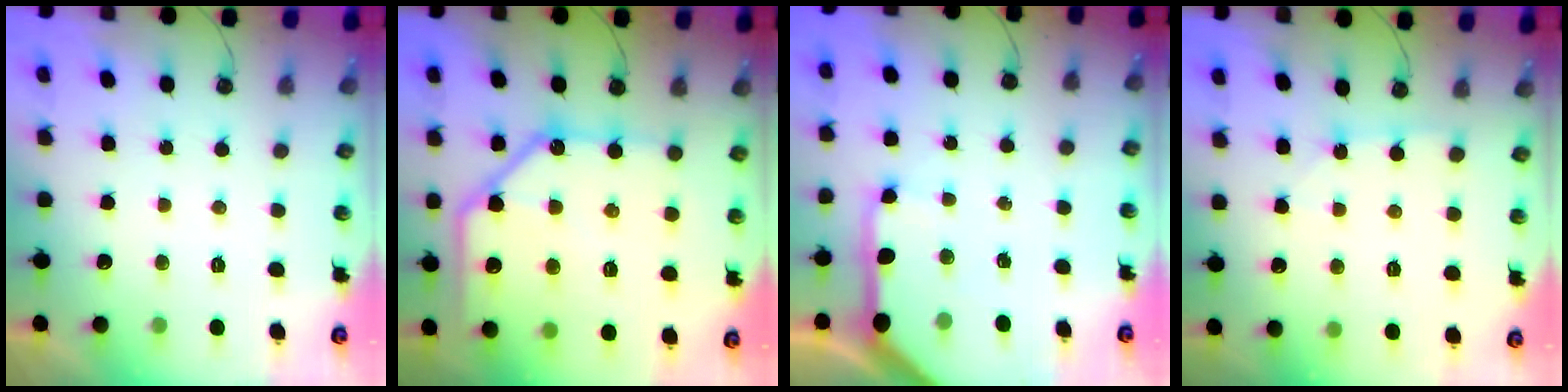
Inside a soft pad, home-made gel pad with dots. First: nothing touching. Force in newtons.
{"total": 20.2, "press": 20.0, "slide": 2.5}
{"total": 11.5, "press": 11.5, "slide": 1.3}
{"total": 1.9, "press": 1.9, "slide": 0.2}